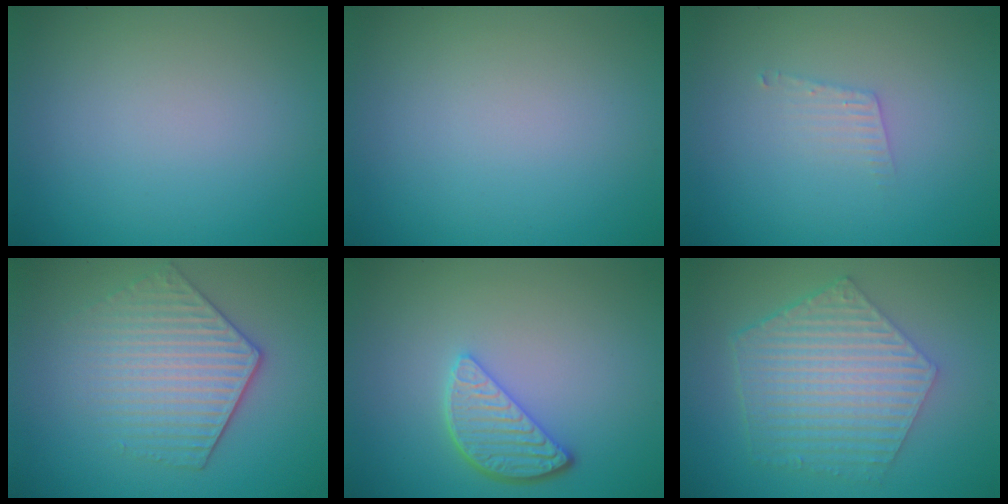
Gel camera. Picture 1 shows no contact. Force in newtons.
{"total": 0.0}
{"total": 1.3, "press": 1.3, "slide": 0.1}
{"total": 4.5, "press": 3.9, "slide": 2.4}
{"total": 3.4, "press": 2.9, "slide": 1.8}
{"total": 6.4, "press": 4.6, "slide": 4.5}